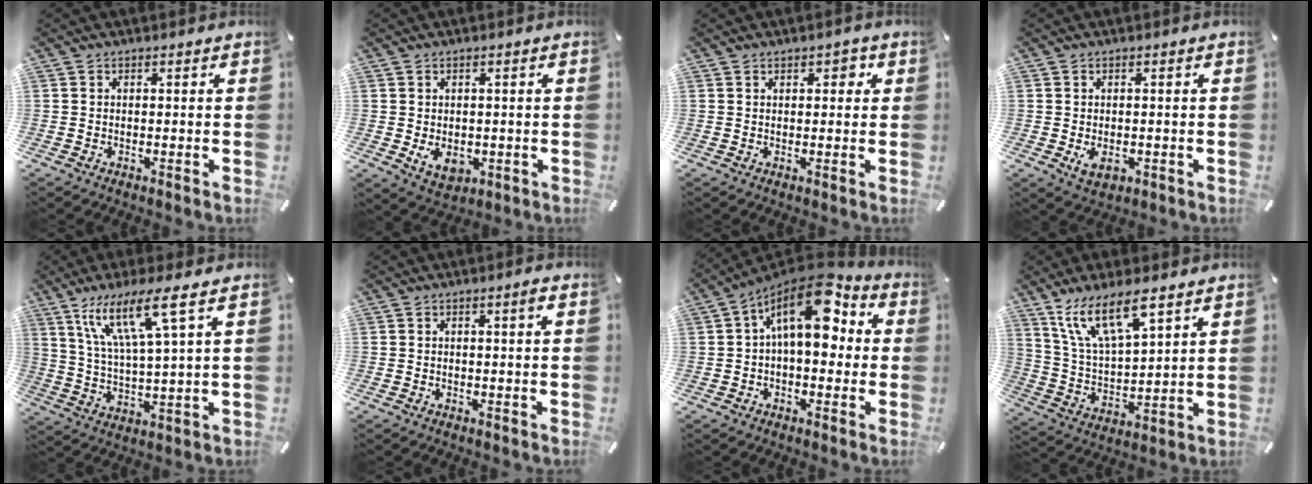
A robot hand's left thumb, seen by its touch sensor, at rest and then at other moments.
{"total": 4.9, "force": [-0.5, 3.9, 2.9], "torque": [-0.054, -0.008, -0.009]}
{"total": 1.8, "force": [0.8, 1.2, 1.1], "torque": [-0.010, -0.001, 0.009]}
{"total": 3.2, "force": [-0.8, 2.3, 2.1], "torque": [-0.042, -0.005, -0.015]}
{"total": 13.8, "force": [7.9, 1.9, 11.2], "torque": [-0.247, -0.018, 0.131]}
{"total": 1.6, "force": [-0.1, 0.0, 1.6], "torque": [-0.031, -0.001, -0.002]}
{"total": 15.0, "force": [5.2, 7.6, 11.8], "torque": [-0.198, -0.030, 0.088]}
{"total": 13.2, "force": [9.0, 4.4, 8.6], "torque": [-0.195, -0.034, 0.161]}